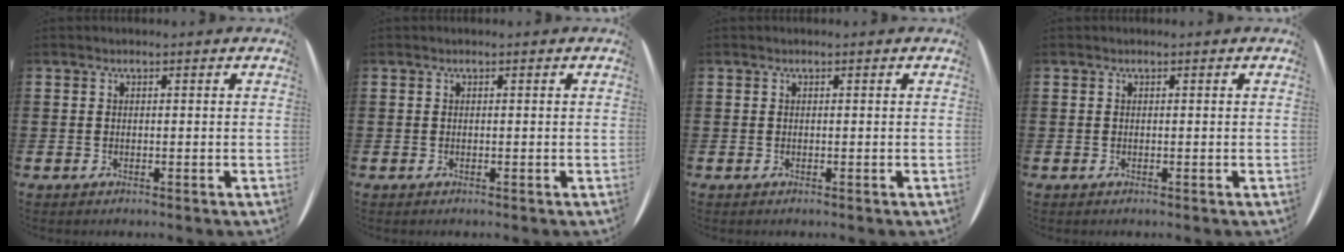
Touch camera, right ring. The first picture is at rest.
{"total": 0.0}
{"total": 0.0}
{"total": 0.0}